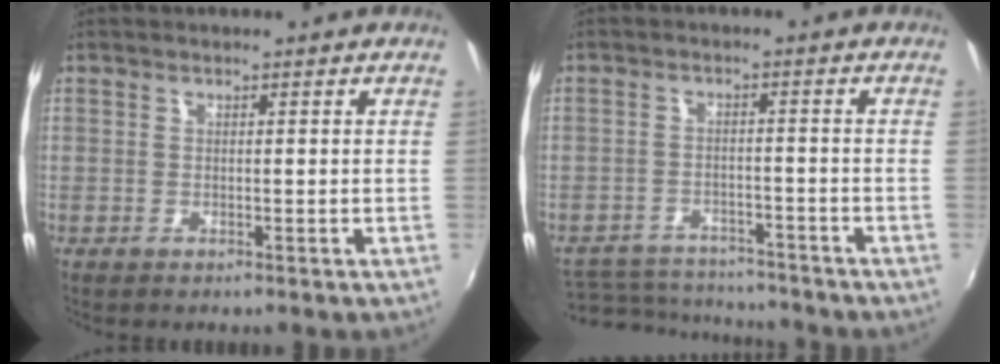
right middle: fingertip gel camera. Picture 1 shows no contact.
{"total": 13.2, "force": [-11.8, 4.3, 4.0], "torque": [-0.102, 0.003, -0.173]}